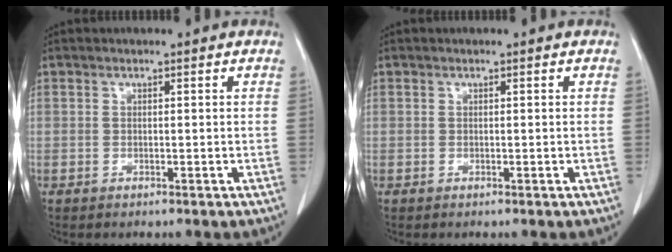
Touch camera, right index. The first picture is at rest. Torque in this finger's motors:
{"motor_torque": [0.00, 0.00, 0.00, 0.00]}